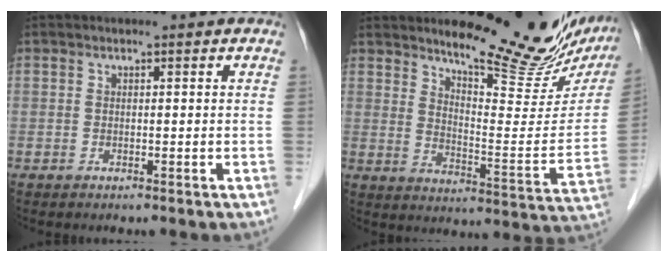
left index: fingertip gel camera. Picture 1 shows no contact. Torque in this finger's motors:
{"motor_torque": [0.95, -0.99, 0.50, 0.08]}